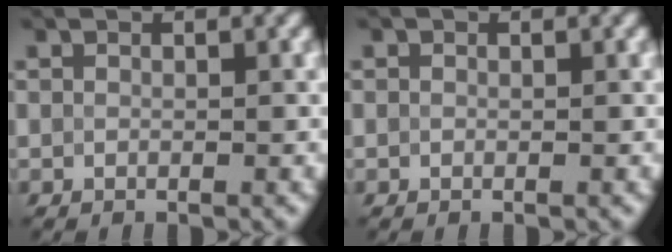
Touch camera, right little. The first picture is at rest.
{"total": 0.6, "force": [0.3, 0.5, 0.2], "torque": [-0.005, 0.004, -0.002]}